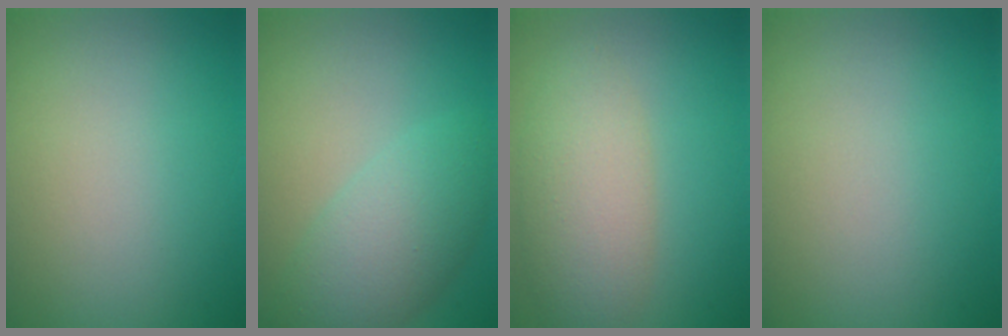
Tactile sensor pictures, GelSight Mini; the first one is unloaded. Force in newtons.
{"total": 4.7, "press": 4.7, "slide": 0.1}
{"total": 4.6, "press": 4.6, "slide": 0.1}
{"total": 0.0}